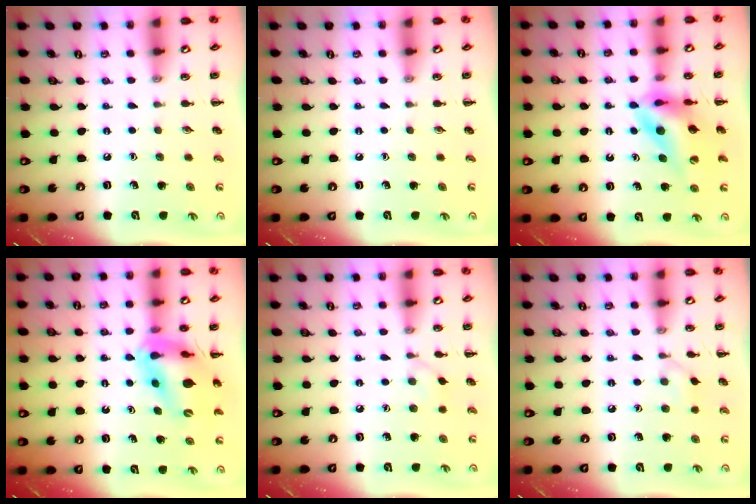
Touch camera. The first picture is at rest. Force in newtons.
{"total": 0.0}
{"total": 11.0, "press": 10.4, "slide": 3.4}
{"total": 14.5, "press": 13.9, "slide": 4.2}
{"total": 2.7, "press": 2.5, "slide": 1.2}
{"total": 5.4, "press": 5.0, "slide": 2.0}